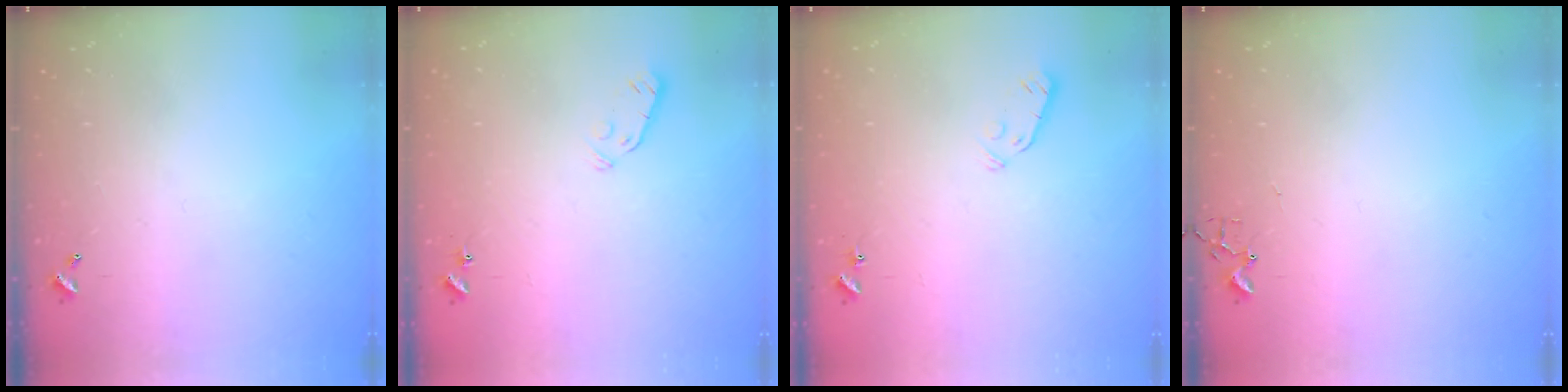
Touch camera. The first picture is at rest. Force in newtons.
{"total": 3.0, "press": 2.9, "slide": 0.7}
{"total": 3.0, "press": 2.9, "slide": 0.7}
{"total": 7.3, "press": 7.3, "slide": 0.5}